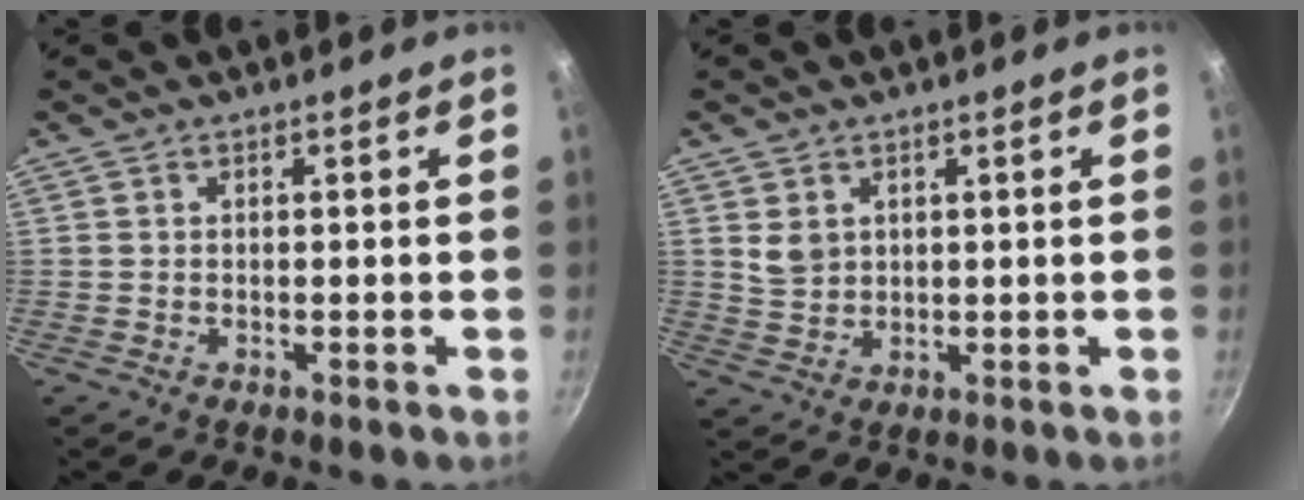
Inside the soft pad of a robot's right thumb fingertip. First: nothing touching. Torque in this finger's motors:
{"motor_torque": [0.13, 0.04, -0.26, 0.49, -0.12]}